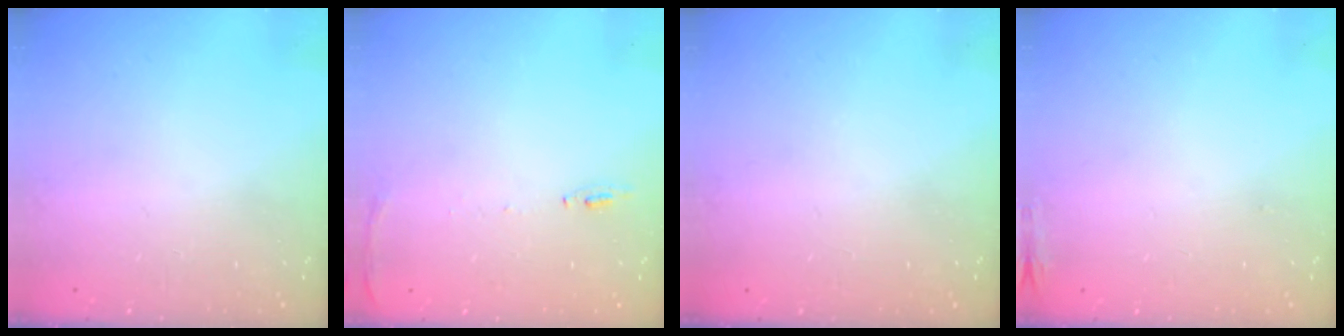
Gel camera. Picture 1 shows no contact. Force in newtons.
{"total": 6.1, "press": 6.0, "slide": 0.9}
{"total": 0.0}
{"total": 6.3, "press": 5.9, "slide": 2.1}